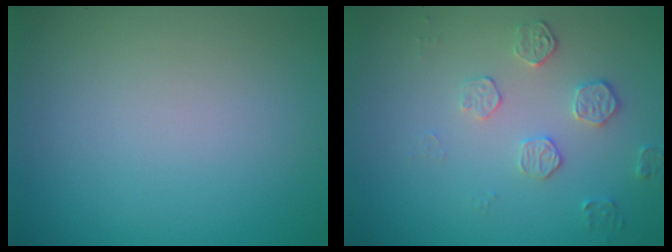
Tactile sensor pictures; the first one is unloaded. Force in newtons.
{"total": 1.9, "press": 1.3, "slide": 1.3}